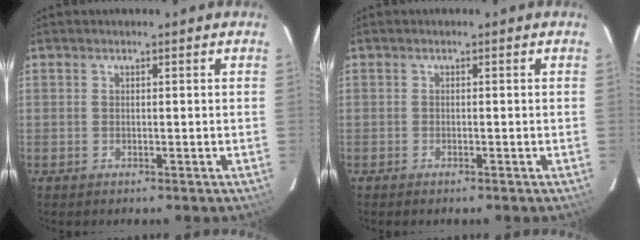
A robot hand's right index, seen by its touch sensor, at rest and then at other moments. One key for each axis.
{"total": 0.7, "fx": -0.6, "fy": 0.1, "fz": 0.3, "tx": -0.006, "ty": -0.001, "tz": -0.012}